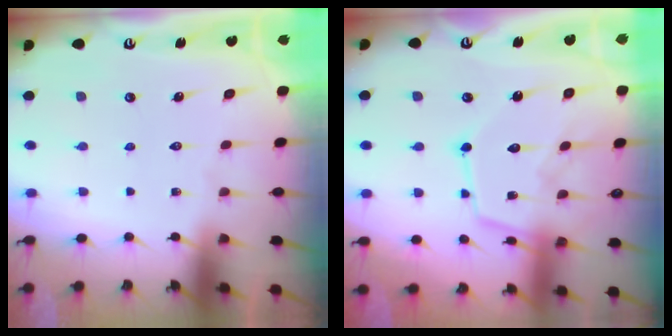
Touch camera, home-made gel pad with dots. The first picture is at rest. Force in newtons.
{"total": 14.3, "press": 14.2, "slide": 1.3}